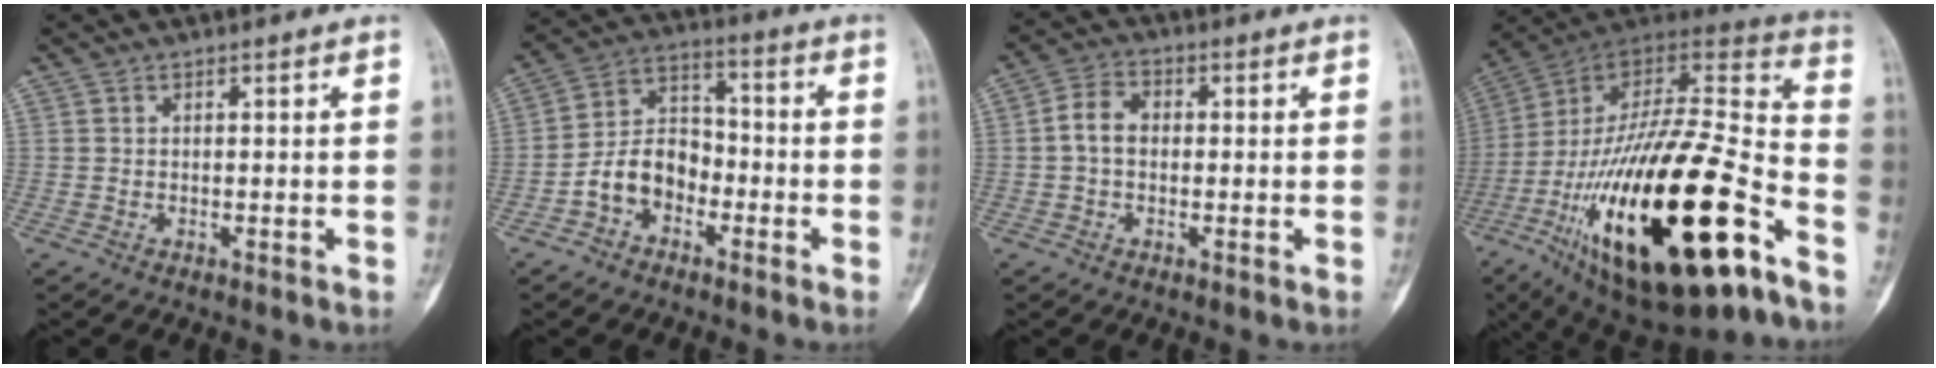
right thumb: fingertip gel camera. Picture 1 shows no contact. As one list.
[{"total": 9.6, "force": [-3.8, 7.0, 5.3], "torque": [-0.078, 0.046, -0.079]}, {"total": 5.2, "force": [-0.1, 3.8, 3.6], "torque": [-0.057, 0.017, -0.011]}, {"total": 39.8, "force": [-16.7, 13.6, 33.5], "torque": [-0.598, 0.034, -0.267]}]